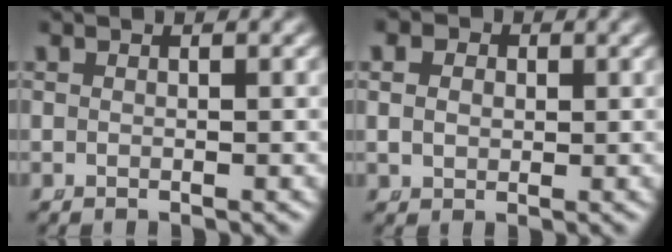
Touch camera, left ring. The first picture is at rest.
{"total": 2.9, "force": [0.6, 2.5, 1.2], "torque": [-0.029, -0.006, 0.014]}